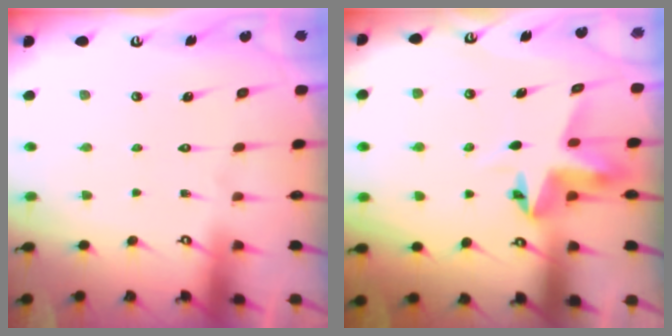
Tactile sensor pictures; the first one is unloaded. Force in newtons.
{"total": 5.5, "press": 5.5, "slide": 0.2}